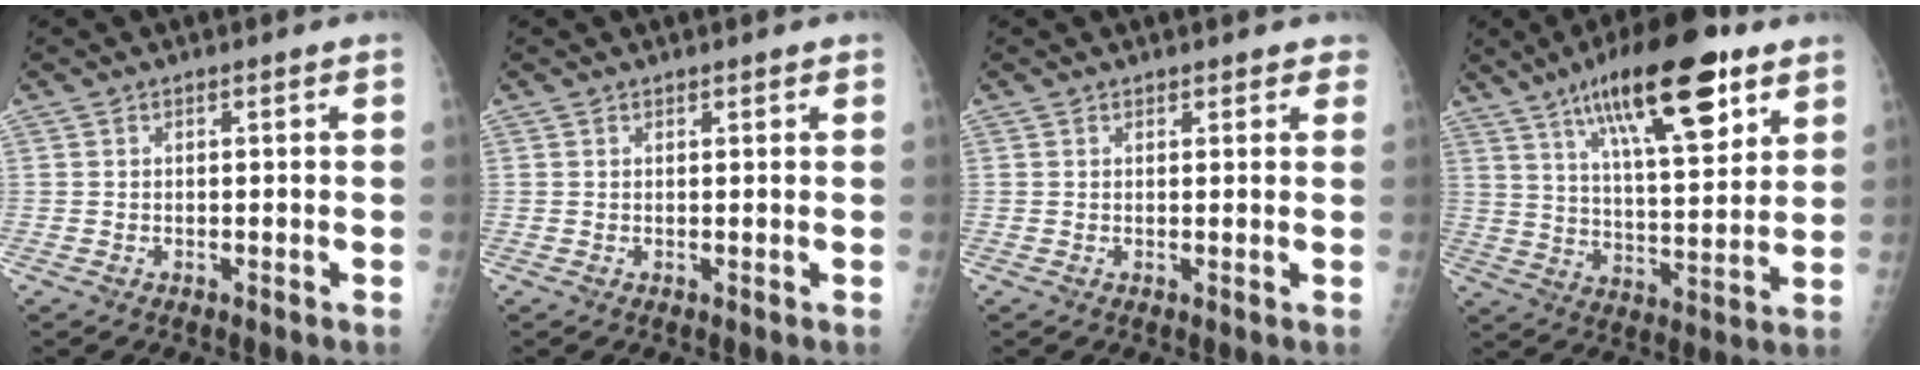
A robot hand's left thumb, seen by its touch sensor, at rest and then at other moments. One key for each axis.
{"total": 0.7, "fx": 0.6, "fy": 0.3, "fz": 0.2, "tx": 0.000, "ty": -0.005, "tz": 0.008}
{"total": 2.4, "fx": 2.0, "fy": 1.2, "fz": 0.4, "tx": 0.026, "ty": -0.005, "tz": 0.015}
{"total": 21.1, "fx": 11.7, "fy": 6.8, "fz": 16.2, "tx": -0.232, "ty": -0.039, "tz": 0.192}